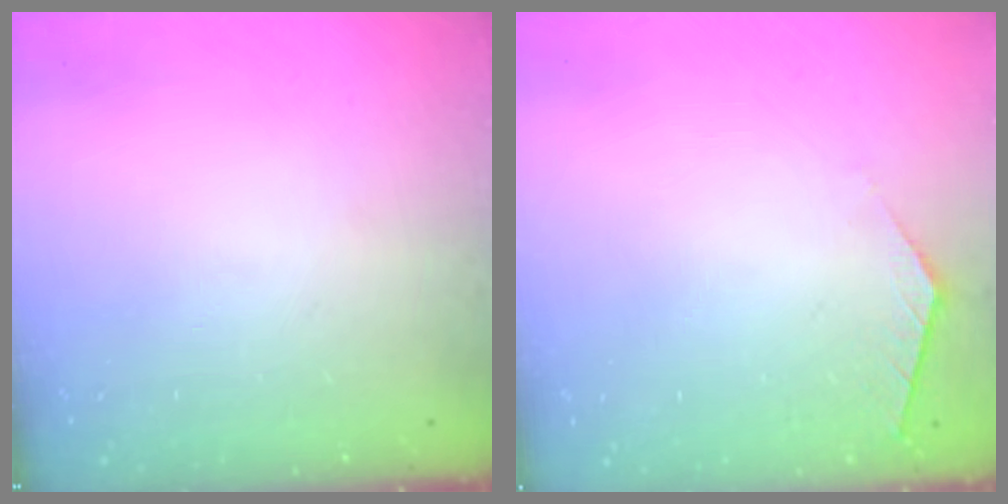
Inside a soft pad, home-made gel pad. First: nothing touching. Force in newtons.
{"total": 2.1, "press": 2.0, "slide": 0.4}